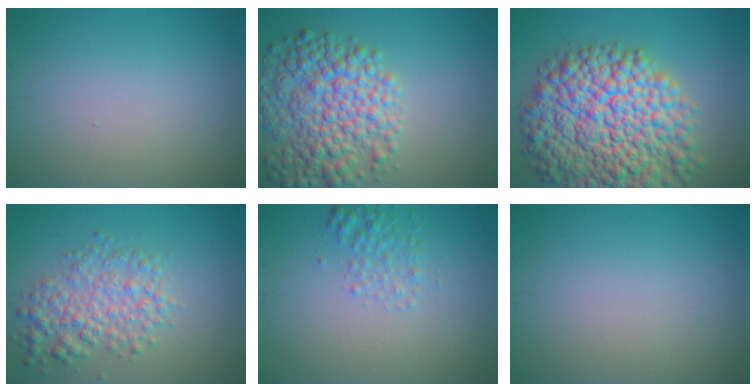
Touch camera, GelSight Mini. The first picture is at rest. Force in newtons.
{"total": 8.0, "press": 8.0, "slide": 0.3}
{"total": 15.0, "press": 15.0, "slide": 0.7}
{"total": 4.3, "press": 4.3, "slide": 0.1}
{"total": 1.7, "press": 1.7, "slide": 0.1}
{"total": 0.0}